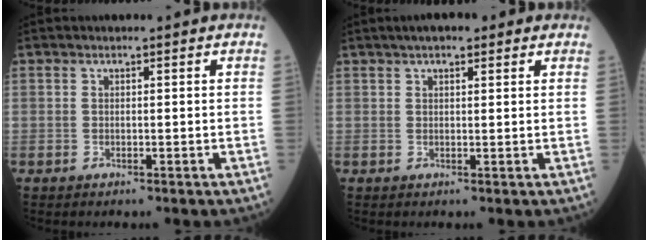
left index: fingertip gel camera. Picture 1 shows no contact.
{"total": 5.2, "force": [3.7, 1.7, 3.2], "torque": [-0.045, 0.030, 0.055]}